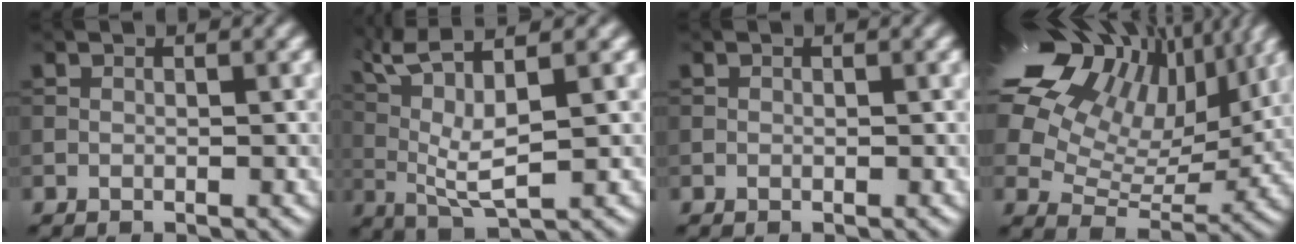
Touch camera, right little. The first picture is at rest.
{"total": 6.1, "force": [2.4, 0.9, 5.5], "torque": [-0.122, 0.017, 0.070]}
{"total": 0.9, "force": [-0.5, -0.5, -0.6], "torque": [-0.001, 0.003, 0.006]}
{"total": 16.4, "force": [9.3, 9.1, 10.0], "torque": [-0.205, 0.060, 0.167]}